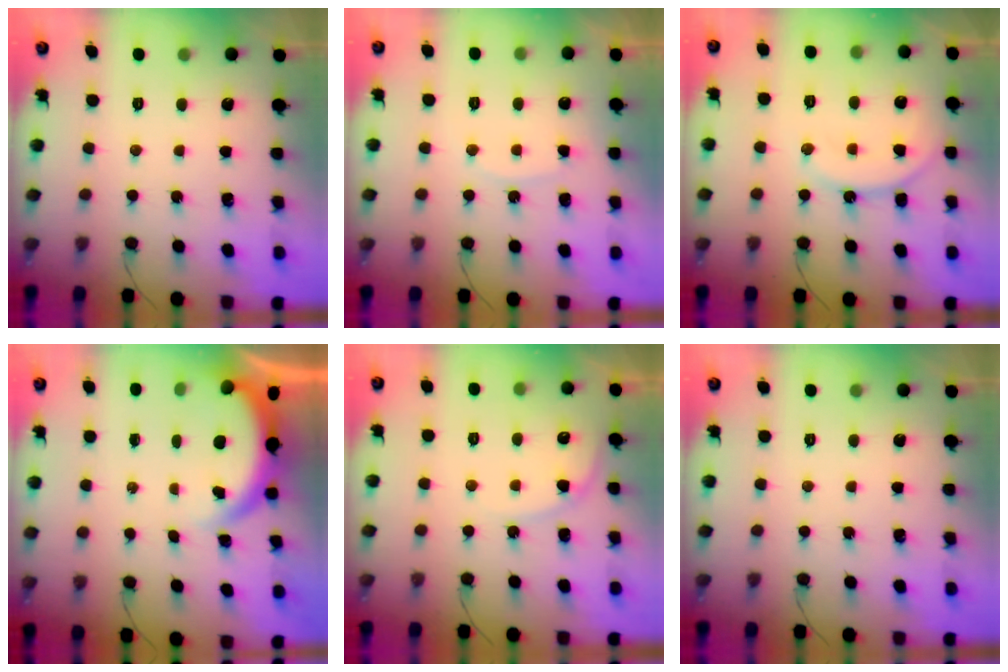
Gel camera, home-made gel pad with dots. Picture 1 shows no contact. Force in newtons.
{"total": 6.6, "press": 6.6, "slide": 0.5}
{"total": 13.3, "press": 13.2, "slide": 1.4}
{"total": 3.9, "press": 3.9, "slide": 0.1}
{"total": 6.6, "press": 6.6, "slide": 0.4}
{"total": 0.0}